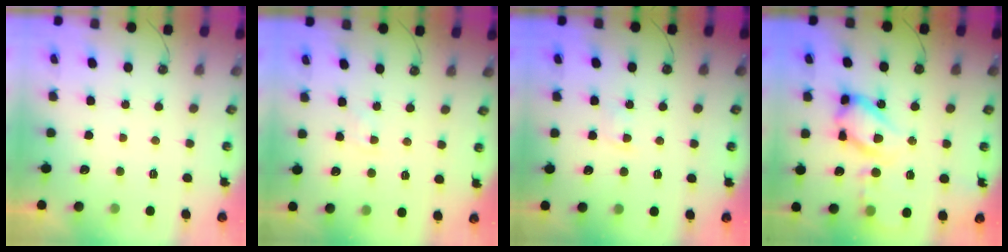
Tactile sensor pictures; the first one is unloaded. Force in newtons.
{"total": 3.4, "press": 3.4, "slide": 0.4}
{"total": 1.9, "press": 1.9, "slide": 0.3}
{"total": 16.0, "press": 15.9, "slide": 1.6}